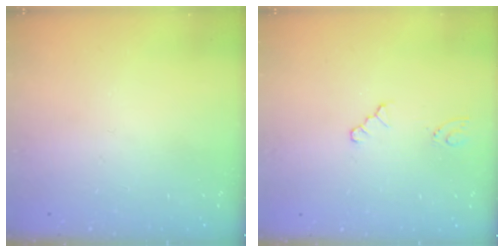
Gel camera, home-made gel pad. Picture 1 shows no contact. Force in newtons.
{"total": 1.3, "press": 1.2, "slide": 0.2}